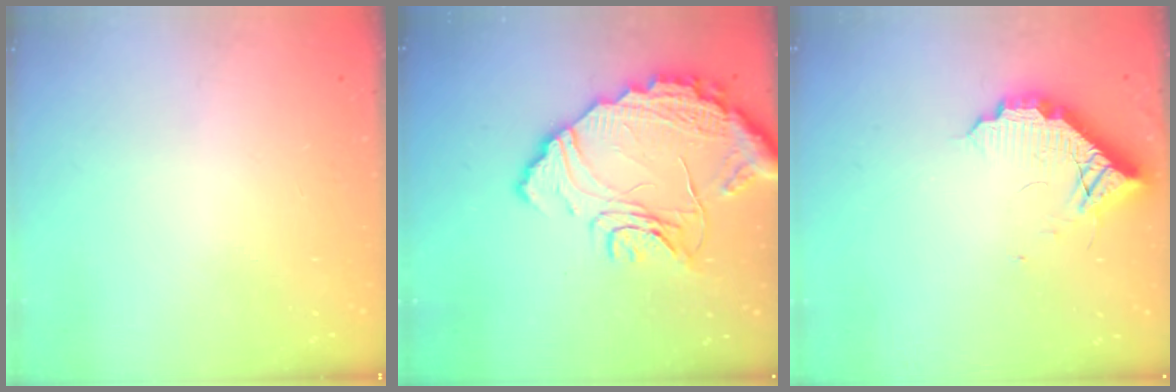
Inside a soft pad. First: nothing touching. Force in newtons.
{"total": 18.5, "press": 18.5, "slide": 0.8}
{"total": 9.9, "press": 9.9, "slide": 0.9}